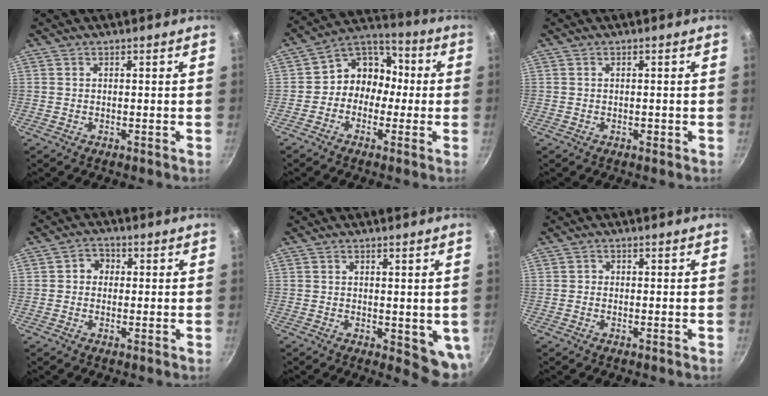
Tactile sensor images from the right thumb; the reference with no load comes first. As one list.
[{"total": 10.1, "force": [-1.1, 8.8, 4.9], "torque": [-0.027, 0.043, -0.041]}, {"total": 0.7, "force": [-0.2, 0.5, 0.4], "torque": [-0.003, 0.002, -0.003]}, {"total": 3.2, "force": [0.2, 2.9, 1.5], "torque": [-0.003, 0.008, -0.004]}, {"total": 6.1, "force": [0.0, 2.9, 5.4], "torque": [-0.056, -0.008, 0.005]}, {"total": 0.7, "force": [-0.2, 0.7, 0.1], "torque": [0.001, 0.003, -0.007]}]